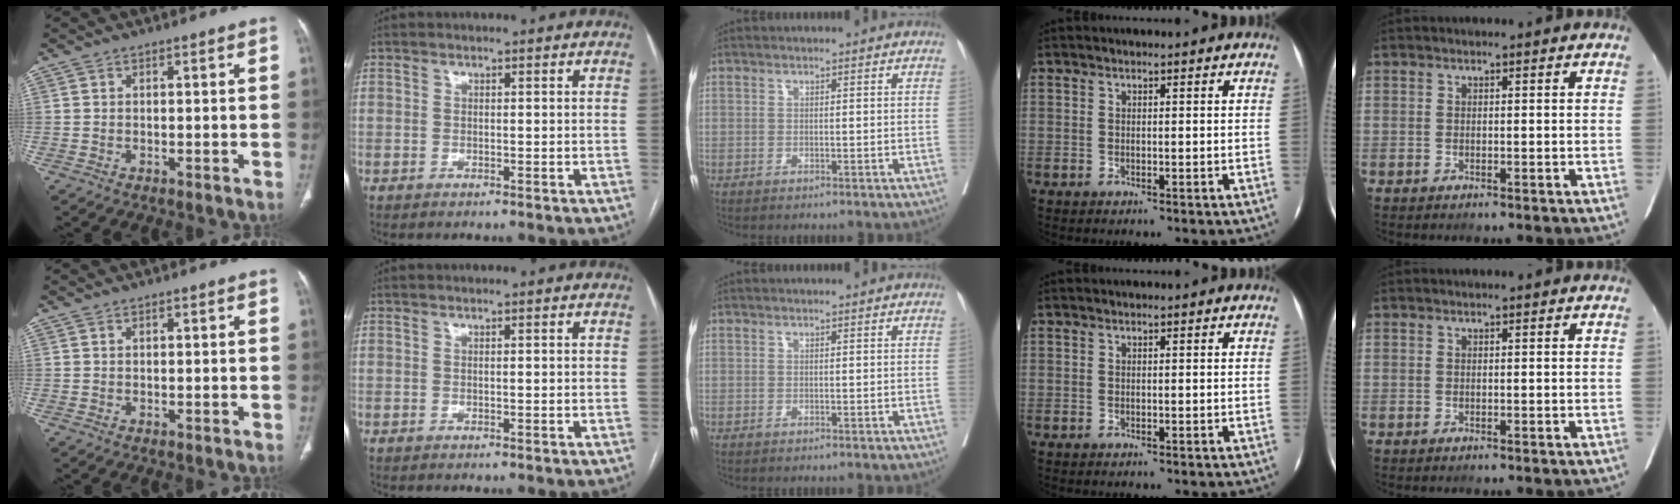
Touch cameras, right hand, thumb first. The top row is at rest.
{"thumb": {"total": 0.5, "force": [0.3, 0.3, 0.4], "torque": [-0.006, 0.000, 0.005]}, "index": {"total": 0.6, "force": [0.0, 0.1, 0.6], "torque": [-0.011, 0.001, 0.002]}}